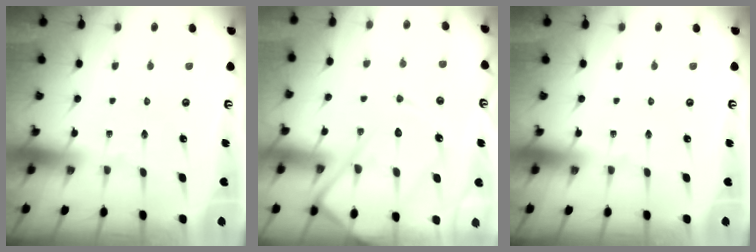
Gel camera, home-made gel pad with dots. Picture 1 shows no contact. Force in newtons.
{"total": 13.9, "press": 13.8, "slide": 1.5}
{"total": 0.0}